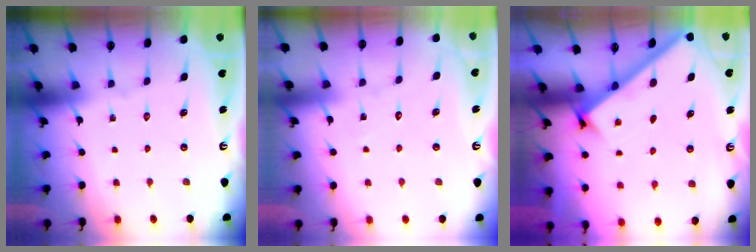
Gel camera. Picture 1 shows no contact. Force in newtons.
{"total": 4.0, "press": 4.0, "slide": 0.4}
{"total": 2.4, "press": 2.4, "slide": 0.3}